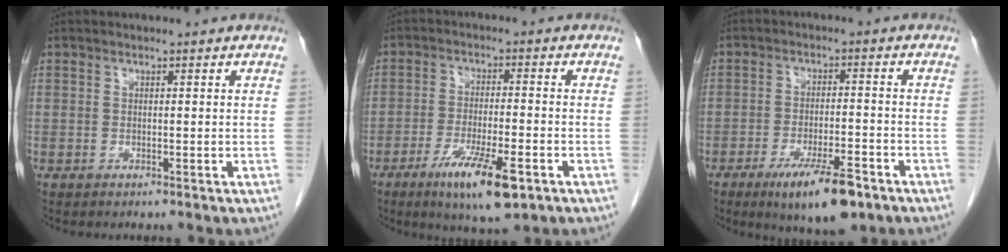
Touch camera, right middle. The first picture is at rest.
{"total": 10.0, "force": [-5.4, 1.6, 8.3], "torque": [-0.150, -0.022, -0.085]}
{"total": 11.0, "force": [-6.5, 2.3, 8.5], "torque": [-0.140, -0.019, -0.098]}